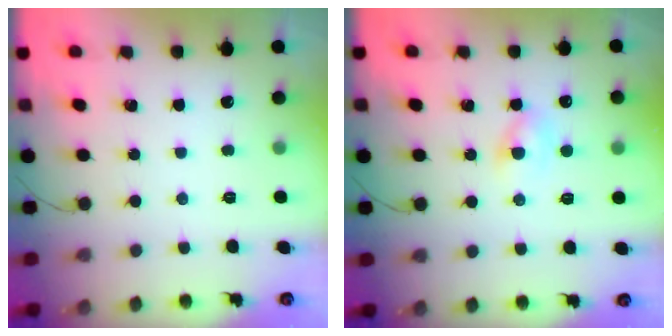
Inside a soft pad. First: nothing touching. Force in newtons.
{"total": 2.4, "press": 2.2, "slide": 1.0}